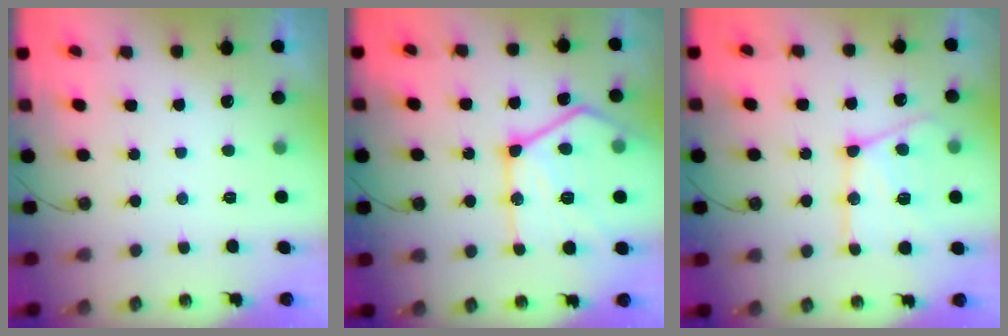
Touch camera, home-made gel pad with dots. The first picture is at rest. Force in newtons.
{"total": 24.1, "press": 24.0, "slide": 1.9}
{"total": 18.1, "press": 18.0, "slide": 1.7}